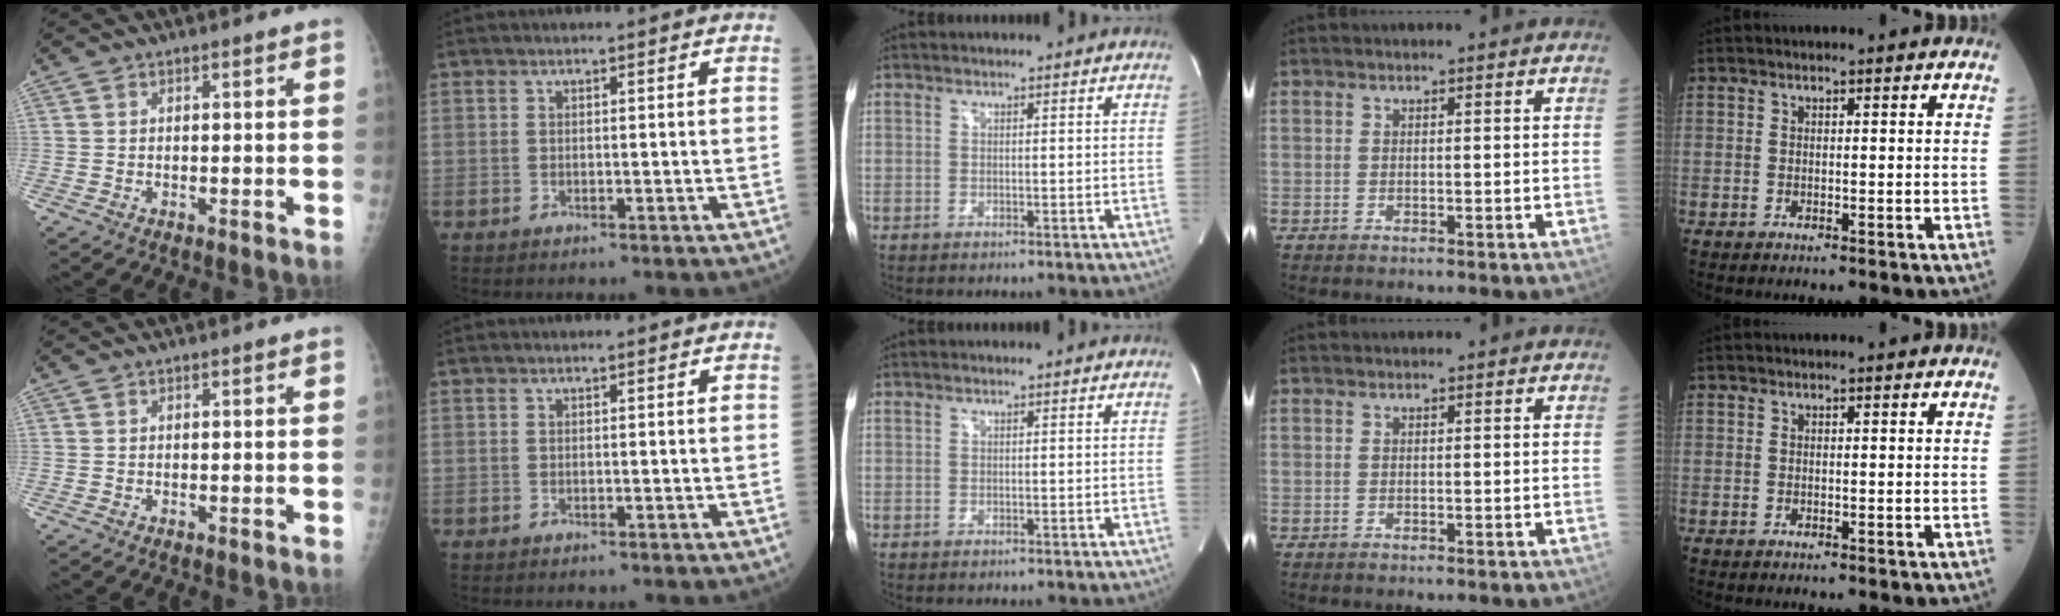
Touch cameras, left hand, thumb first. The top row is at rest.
{}